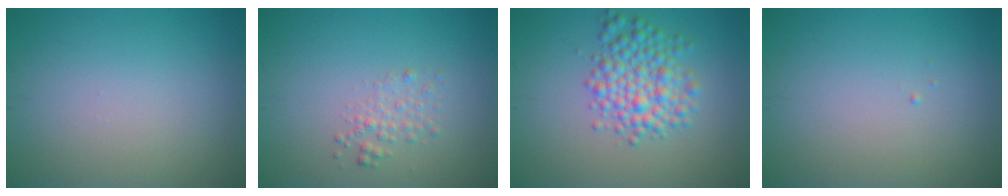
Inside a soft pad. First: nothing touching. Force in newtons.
{"total": 1.5, "press": 1.5, "slide": 0.0}
{"total": 4.5, "press": 4.5, "slide": 0.1}
{"total": 0.0}